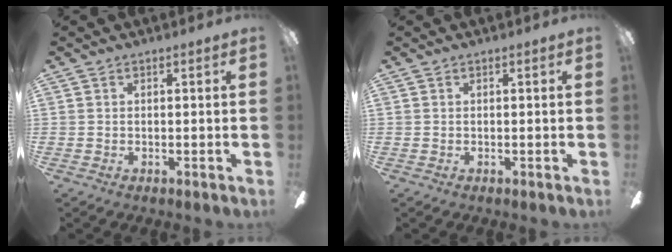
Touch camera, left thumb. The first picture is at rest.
{"total": 0.0}